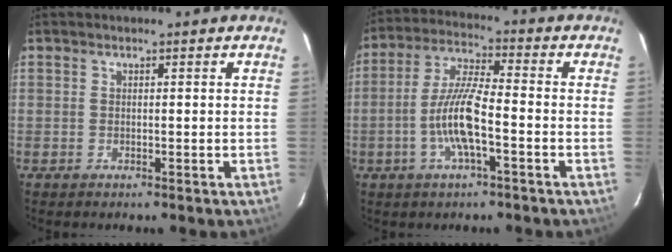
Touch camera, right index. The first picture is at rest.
{"total": 9.9, "force": [-3.2, 1.7, 9.2], "torque": [-0.193, 0.003, -0.063]}